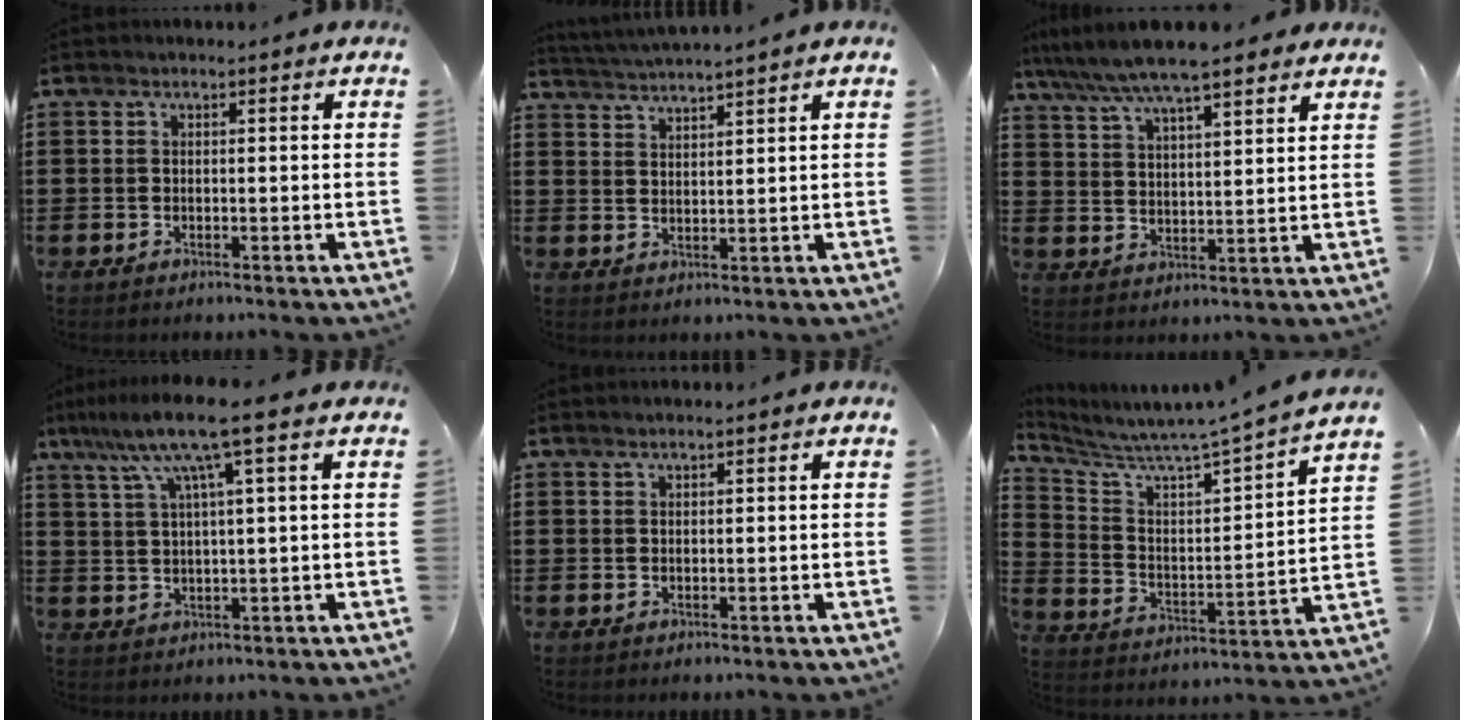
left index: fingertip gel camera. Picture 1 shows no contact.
{"total": 2.5, "force": [2.4, -0.7, -0.1], "torque": [-0.007, -0.010, 0.043]}
{"total": 7.1, "force": [6.1, 0.9, 3.4], "torque": [-0.088, -0.018, 0.106]}
{"total": 8.6, "force": [4.6, 0.2, 7.2], "torque": [-0.160, -0.010, 0.074]}
{"total": 0.7, "force": [0.7, 0.0, 0.3], "torque": [-0.006, -0.001, 0.013]}
{"total": 4.8, "force": [4.5, -0.9, 1.4], "torque": [-0.053, -0.058, 0.065]}